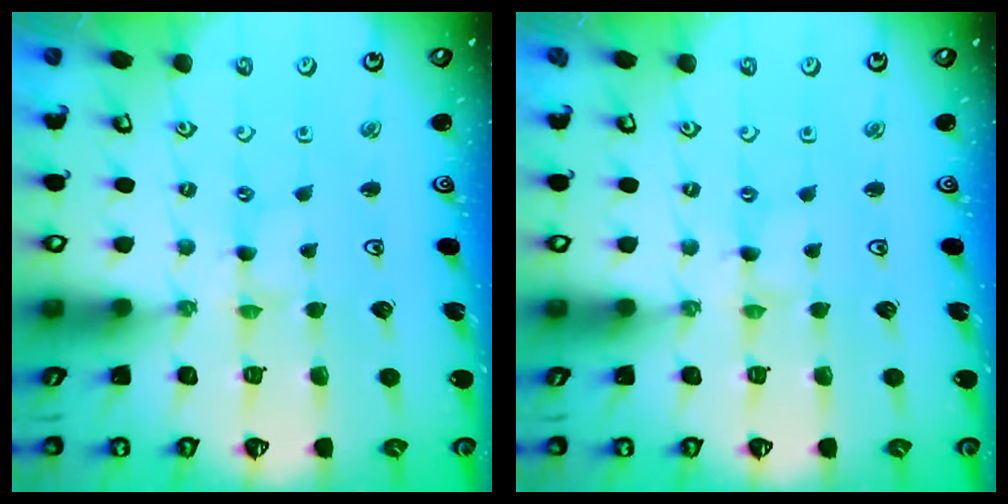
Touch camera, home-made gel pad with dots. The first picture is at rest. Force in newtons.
{"total": 0.0}